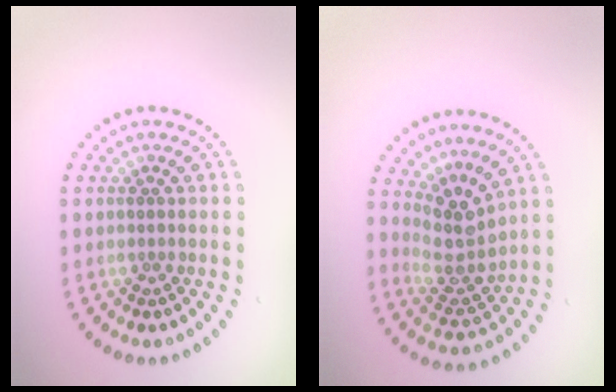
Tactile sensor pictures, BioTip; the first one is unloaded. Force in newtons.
{"total": 3.8, "press": 2.7, "slide": 2.6}